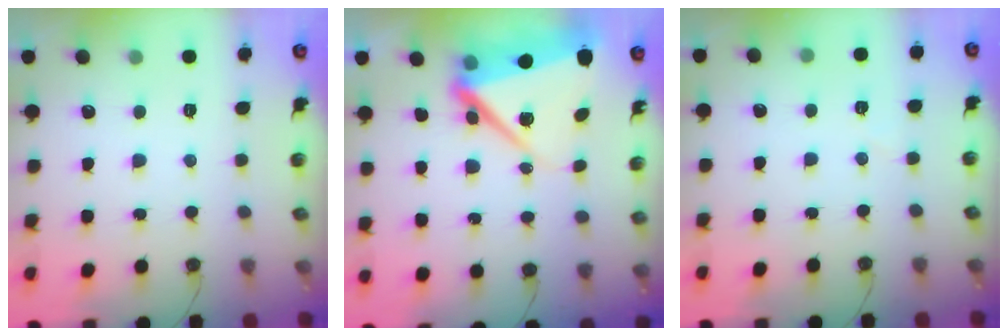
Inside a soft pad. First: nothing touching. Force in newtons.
{"total": 10.4, "press": 10.2, "slide": 1.7}
{"total": 3.0, "press": 2.6, "slide": 1.4}